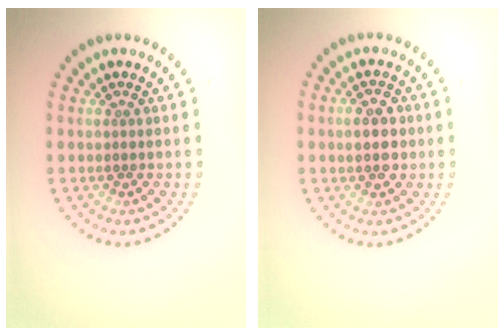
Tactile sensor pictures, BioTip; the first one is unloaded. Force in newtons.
{"total": 2.7, "press": 2.7, "slide": 0.1}